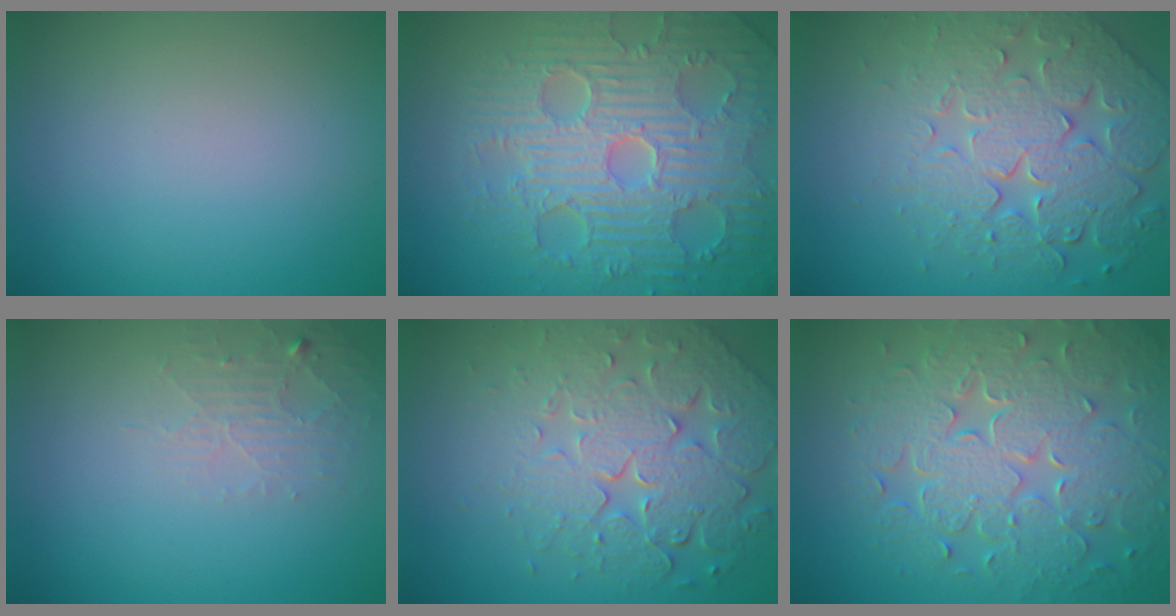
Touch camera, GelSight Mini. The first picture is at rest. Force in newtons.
{"total": 9.6, "press": 6.7, "slide": 6.9}
{"total": 7.2, "press": 5.7, "slide": 4.4}
{"total": 1.9, "press": 1.9, "slide": 0.3}
{"total": 7.8, "press": 5.7, "slide": 5.3}
{"total": 8.5, "press": 6.1, "slide": 5.9}